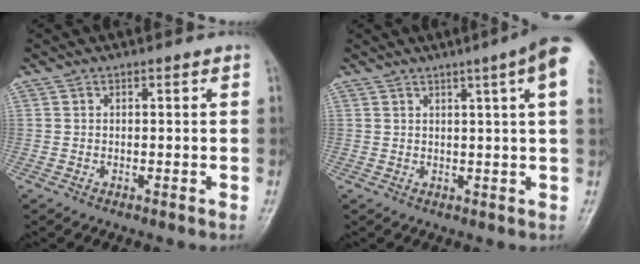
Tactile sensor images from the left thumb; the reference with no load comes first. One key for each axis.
{"total": 10.1, "fx": 4.9, "fy": 0.1, "fz": 8.8, "tx": -0.110, "ty": 0.002, "tz": 0.047}